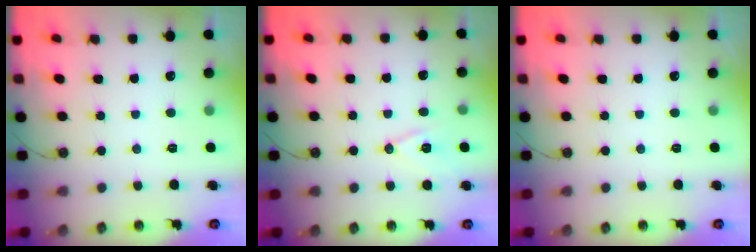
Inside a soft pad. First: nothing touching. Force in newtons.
{"total": 9.6, "press": 9.0, "slide": 3.5}
{"total": 0.0}